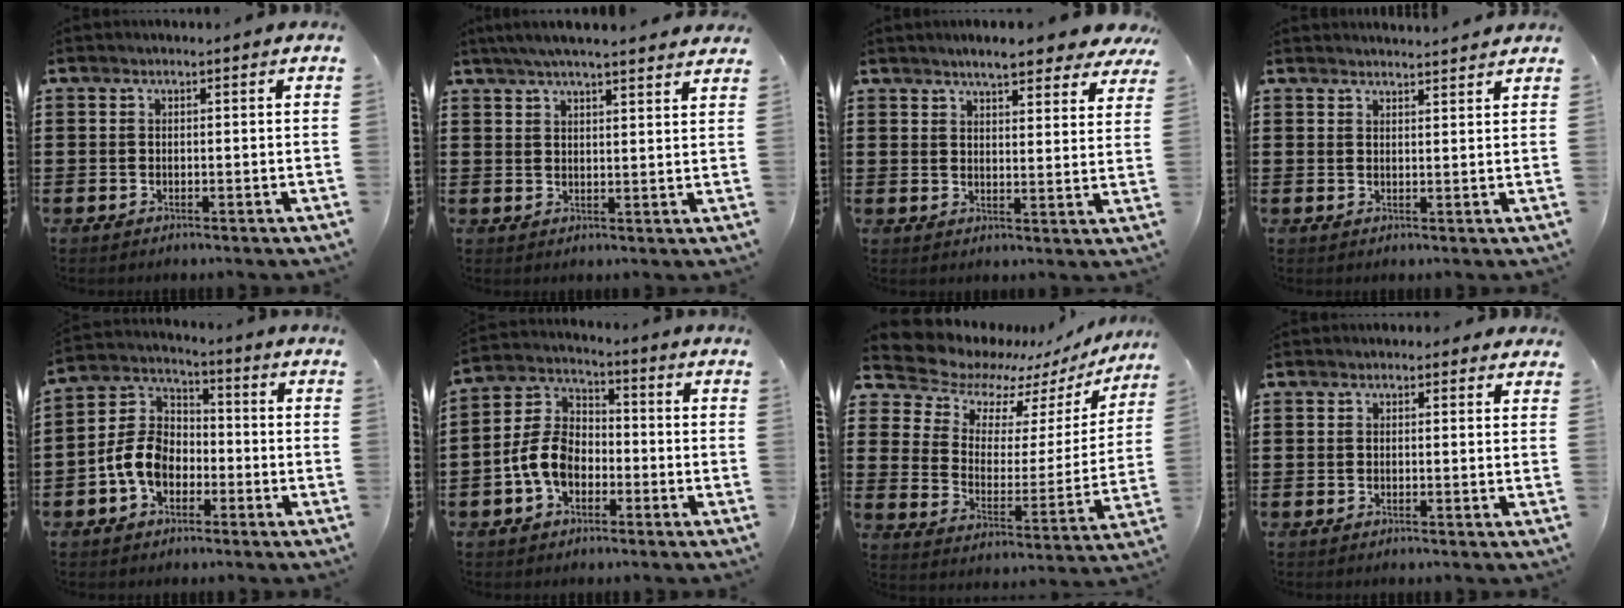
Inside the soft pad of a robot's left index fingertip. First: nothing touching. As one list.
[{"total": 4.3, "force": [3.9, 0.1, 1.9], "torque": [-0.048, -0.005, 0.070]}, {"total": 5.9, "force": [5.2, 0.5, 2.7], "torque": [-0.062, -0.015, 0.091]}, {"total": 2.0, "force": [2.0, -0.1, 0.0], "torque": [-0.006, -0.003, 0.040]}, {"total": 8.0, "force": [-3.0, 5.8, 4.7], "torque": [-0.129, 0.008, -0.066]}, {"total": 7.9, "force": [-2.9, 5.4, 5.0], "torque": [-0.134, 0.008, -0.065]}, {"total": 8.6, "force": [7.9, 2.9, 1.7], "torque": [-0.066, -0.063, 0.135]}, {"total": 0.8, "force": [0.4, 0.6, 0.3], "torque": [-0.009, 0.007, 0.007]}]